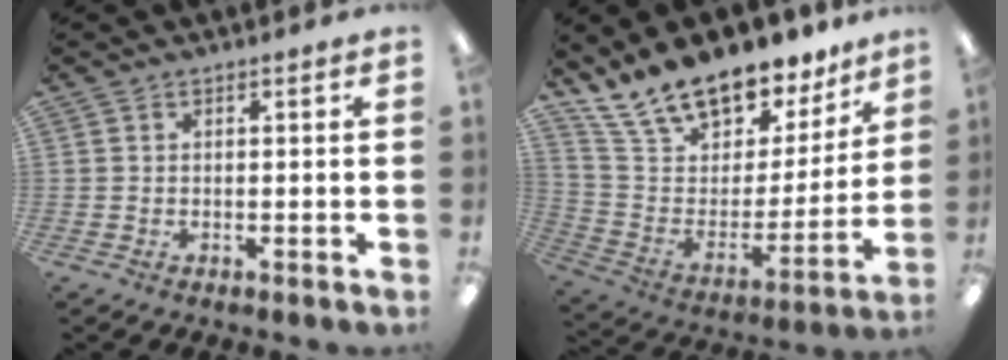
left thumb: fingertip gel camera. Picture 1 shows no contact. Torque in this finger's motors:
{"motor_torque": [1.09, 1.11, 1.49, -1.28, 0.17]}